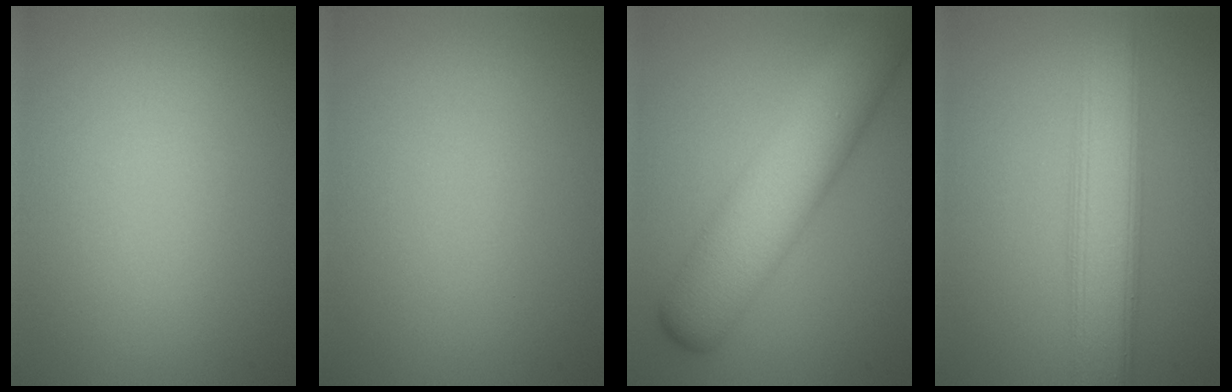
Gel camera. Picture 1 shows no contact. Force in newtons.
{"total": 0.0}
{"total": 8.4, "press": 8.4, "slide": 0.1}
{"total": 6.3, "press": 6.2, "slide": 0.3}